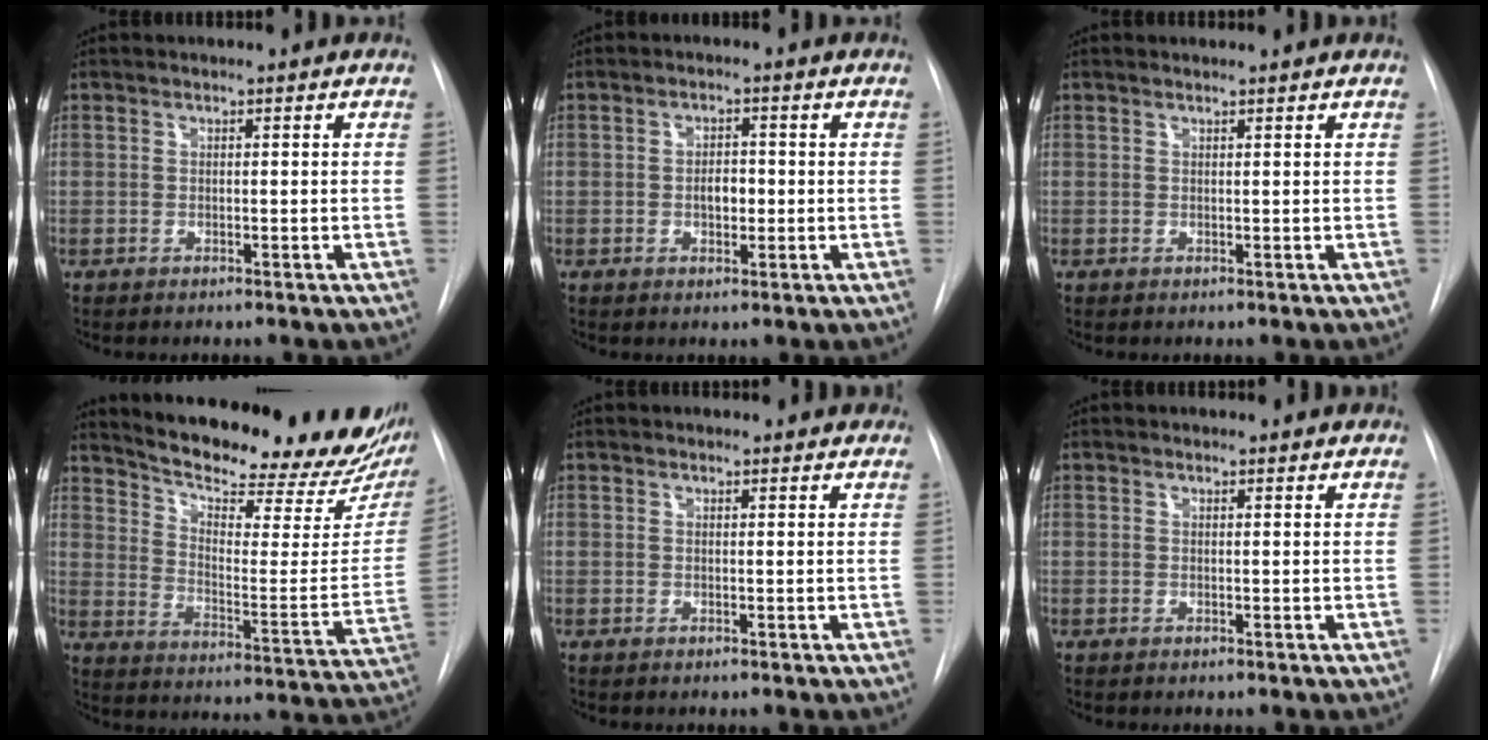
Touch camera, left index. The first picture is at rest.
{"total": 2.9, "force": [-0.7, 1.7, 2.2], "torque": [-0.033, 0.000, -0.011]}
{"total": 0.8, "force": [0.8, -0.1, 0.1], "torque": [-0.011, 0.002, 0.011]}
{"total": 26.2, "force": [22.7, 6.1, 11.6], "torque": [-0.182, -0.077, 0.286]}
{"total": 3.6, "force": [3.2, 1.3, 0.9], "torque": [-0.007, 0.010, 0.025]}
{"total": 2.6, "force": [2.3, 0.9, 0.6], "torque": [-0.010, 0.012, 0.018]}